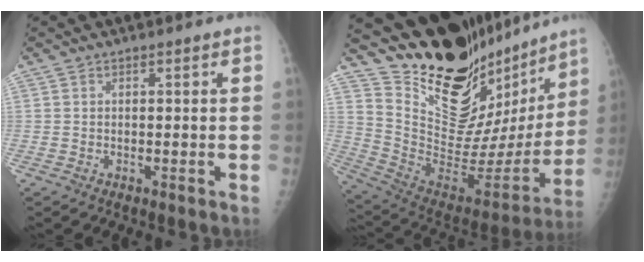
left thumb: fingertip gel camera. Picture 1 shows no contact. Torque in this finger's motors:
{"motor_torque": [0.61, -0.12, 1.36, -1.41, 0.04]}